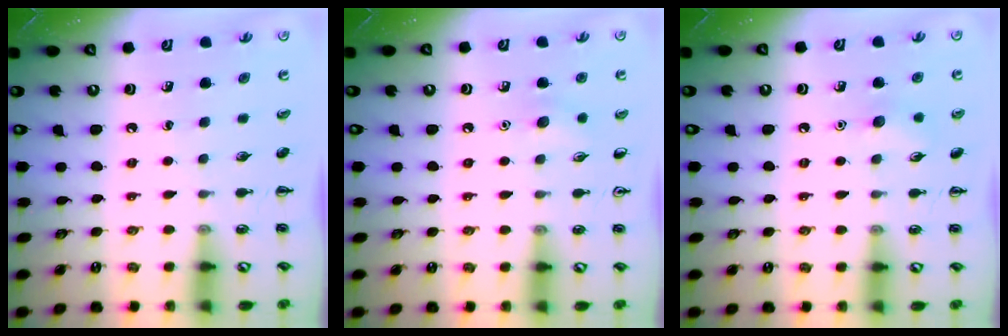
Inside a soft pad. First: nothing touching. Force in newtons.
{"total": 5.4, "press": 5.2, "slide": 1.6}
{"total": 7.3, "press": 7.0, "slide": 2.0}